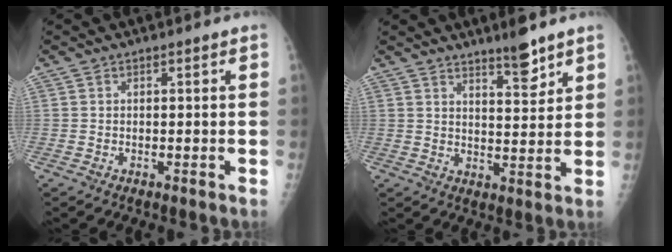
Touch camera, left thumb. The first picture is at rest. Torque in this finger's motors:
{"motor_torque": [0.12, 0.18, -0.11, -0.16, 0.04]}